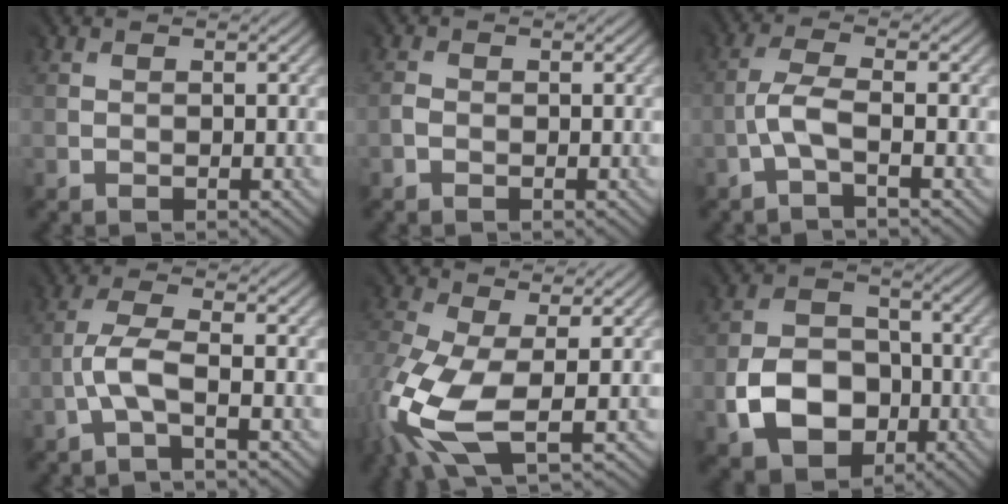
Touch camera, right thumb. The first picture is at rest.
{"total": 0.8, "force": [-0.7, 0.4, -0.1], "torque": [-0.003, -0.003, -0.016]}
{"total": 2.6, "force": [-1.6, 0.0, 2.0], "torque": [-0.053, 0.010, -0.039]}
{"total": 3.0, "force": [-1.6, 0.1, 2.5], "torque": [-0.062, 0.011, -0.042]}
{"total": 10.1, "force": [-3.6, 4.6, 8.3], "torque": [-0.235, -0.022, -0.072]}
{"total": 6.8, "force": [-2.8, 5.4, 3.0], "torque": [-0.061, -0.010, -0.058]}